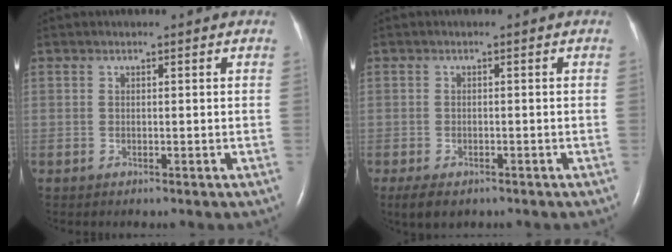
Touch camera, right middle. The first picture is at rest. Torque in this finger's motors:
{"motor_torque": [0.27, -0.42, -0.01, 0.01]}